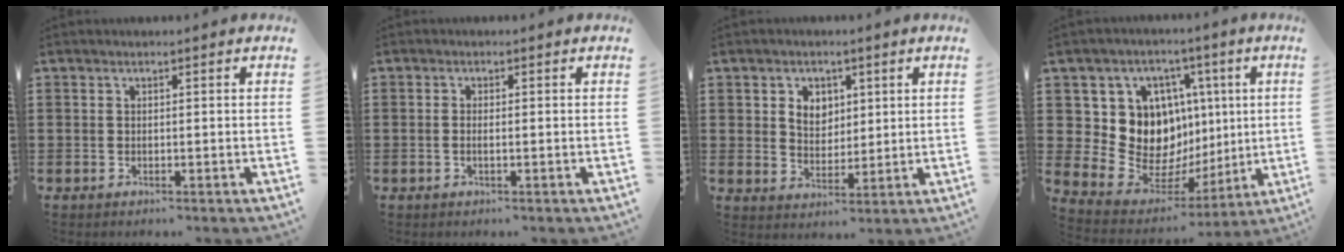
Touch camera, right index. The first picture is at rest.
{"total": 0.9, "force": [-0.3, 0.1, 0.8], "torque": [-0.015, -0.003, -0.005]}
{"total": 4.1, "force": [1.6, 3.4, 1.7], "torque": [-0.039, 0.009, 0.026]}
{"total": 13.4, "force": [2.5, 11.9, 5.6], "torque": [-0.133, -0.037, 0.057]}